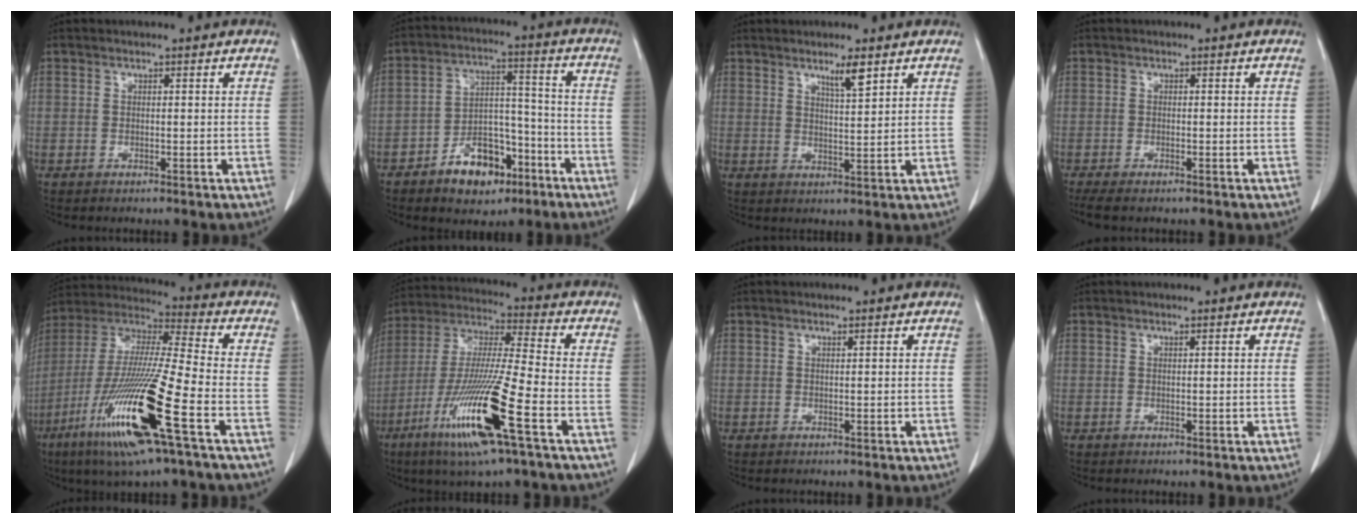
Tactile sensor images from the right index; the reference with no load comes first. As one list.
[{"total": 10.7, "force": [-6.5, 5.8, 6.3], "torque": [-0.103, 0.024, -0.103]}, {"total": 3.7, "force": [2.6, 0.1, 2.7], "torque": [-0.049, -0.005, 0.046]}, {"total": 4.4, "force": [-3.5, 1.0, 2.5], "torque": [-0.045, -0.014, -0.054]}, {"total": 21.2, "force": [-8.8, 0.8, 19.3], "torque": [-0.410, -0.041, -0.171]}, {"total": 17.6, "force": [-7.9, 0.3, 15.8], "torque": [-0.337, -0.033, -0.150]}, {"total": 0.0}, {"total": 0.0}]